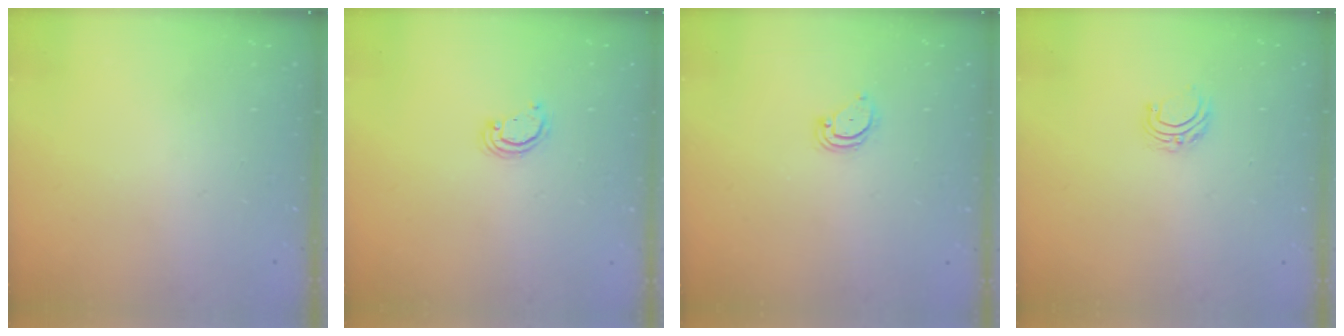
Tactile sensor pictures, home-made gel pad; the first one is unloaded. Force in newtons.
{"total": 2.1, "press": 2.1, "slide": 0.1}
{"total": 3.7, "press": 3.7, "slide": 0.3}
{"total": 5.0, "press": 5.0, "slide": 0.4}